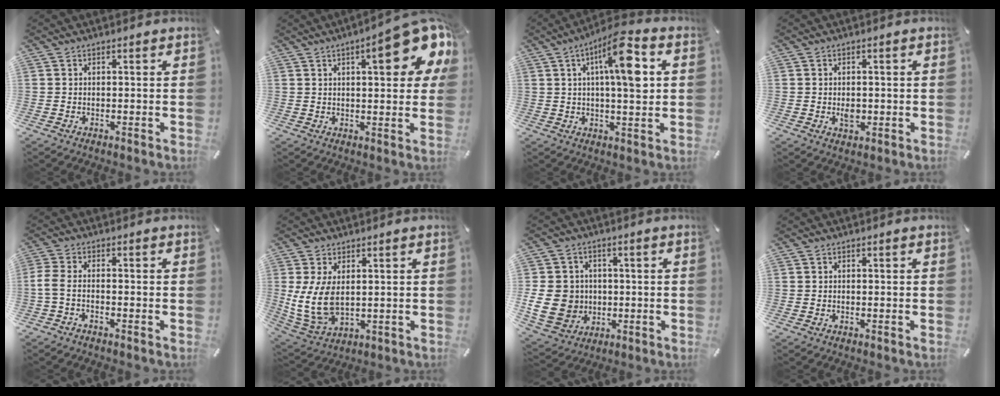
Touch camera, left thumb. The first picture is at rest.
{"total": 16.4, "force": [7.4, 5.2, 13.8], "torque": [-0.174, -0.035, 0.110]}
{"total": 13.4, "force": [4.0, 3.6, 12.3], "torque": [-0.205, -0.006, 0.059]}
{"total": 2.9, "force": [-0.4, 2.0, 2.0], "torque": [-0.027, 0.000, -0.008]}
{"total": 3.3, "force": [-1.9, 1.0, 2.5], "torque": [-0.063, -0.001, -0.040]}
{"total": 9.2, "force": [1.2, 5.6, 7.3], "torque": [-0.175, -0.010, 0.023]}
{"total": 11.7, "force": [-0.7, 10.5, 5.1], "torque": [-0.126, 0.009, -0.011]}
{"total": 0.0}